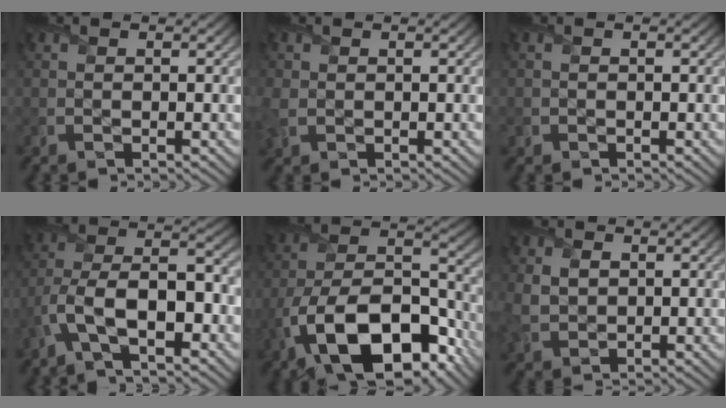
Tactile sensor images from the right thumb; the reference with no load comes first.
{"total": 3.1, "force": [0.1, 2.6, 1.8], "torque": [-0.062, -0.002, -0.002]}
{"total": 0.6, "force": [-0.3, 0.6, 0.0], "torque": [0.002, -0.005, -0.008]}
{"total": 10.9, "force": [-4.5, 5.0, 8.6], "torque": [-0.168, -0.004, -0.094]}
{"total": 17.2, "force": [-9.3, 8.7, 11.5], "torque": [-0.214, -0.030, -0.164]}
{"total": 4.4, "force": [0.7, 3.4, 2.7], "torque": [-0.070, 0.001, 0.013]}